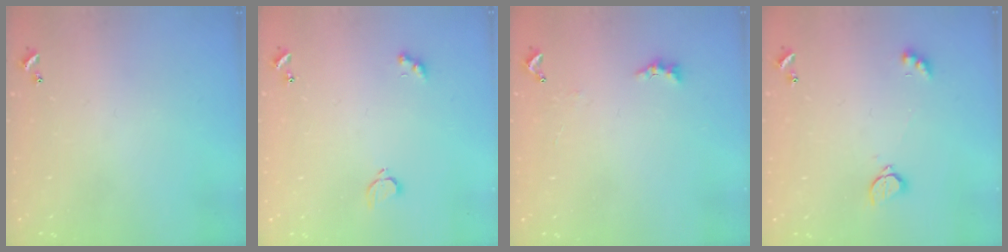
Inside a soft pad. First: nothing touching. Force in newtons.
{"total": 2.1, "press": 2.1, "slide": 0.5}
{"total": 2.0, "press": 1.9, "slide": 0.6}
{"total": 2.4, "press": 2.3, "slide": 0.8}